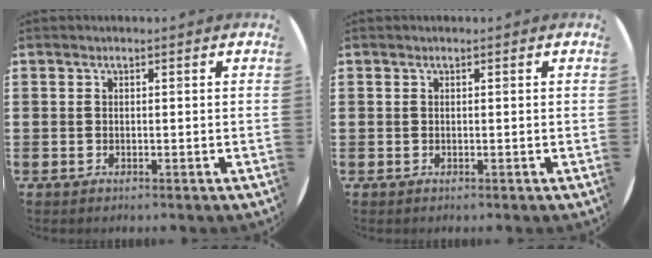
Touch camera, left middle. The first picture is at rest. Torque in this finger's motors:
{"motor_torque": [-0.21, -0.06, 0.03, 0.01]}